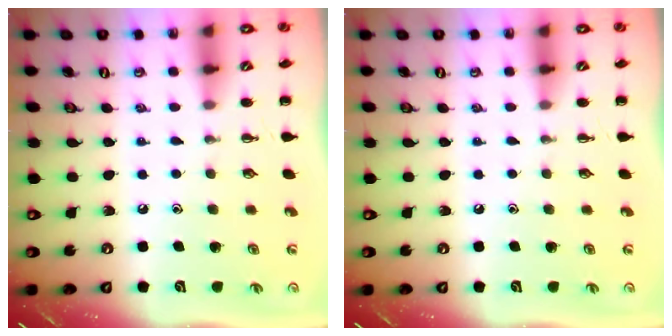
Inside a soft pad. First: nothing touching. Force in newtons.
{"total": 0.0}